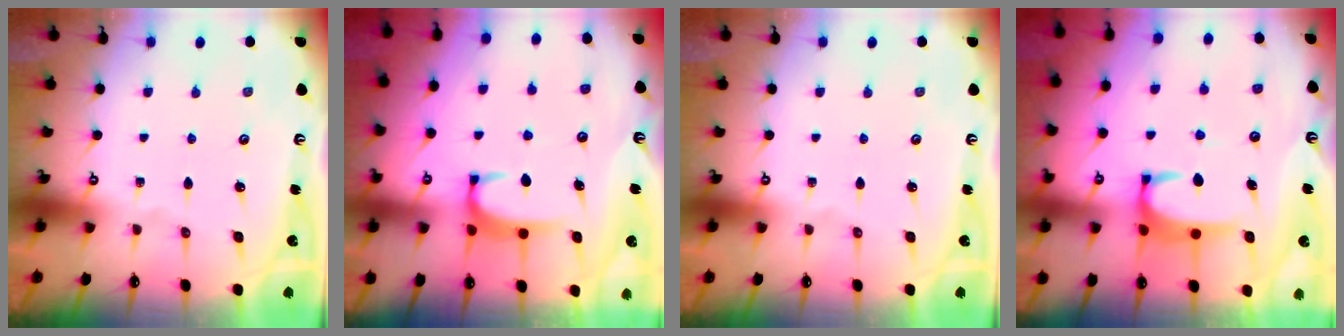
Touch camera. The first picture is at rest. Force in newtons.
{"total": 1.8, "press": 1.8, "slide": 0.5}
{"total": 0.0}
{"total": 3.6, "press": 3.5, "slide": 0.9}